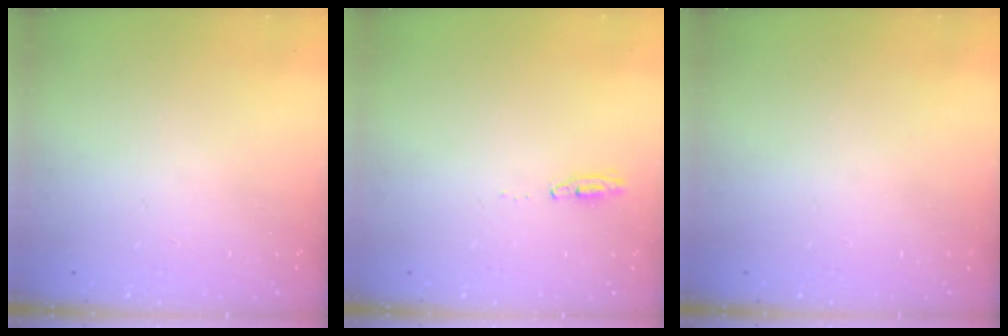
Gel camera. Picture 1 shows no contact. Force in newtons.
{"total": 4.1, "press": 3.1, "slide": 2.6}
{"total": 0.0}